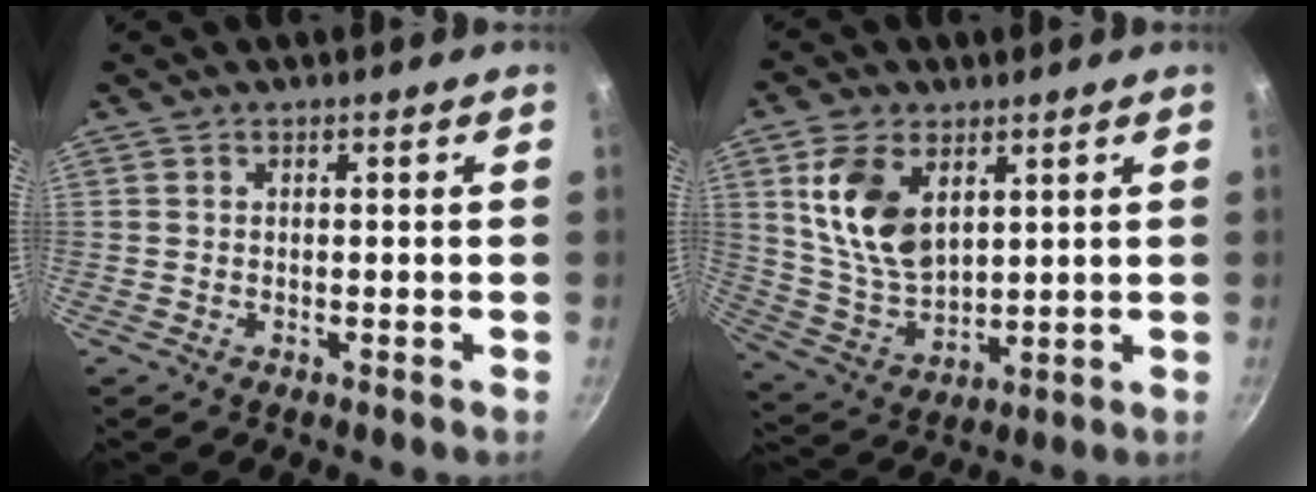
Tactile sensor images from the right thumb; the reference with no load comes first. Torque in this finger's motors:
{"motor_torque": [-0.33, 0.70, 1.26, 0.04, 0.37]}